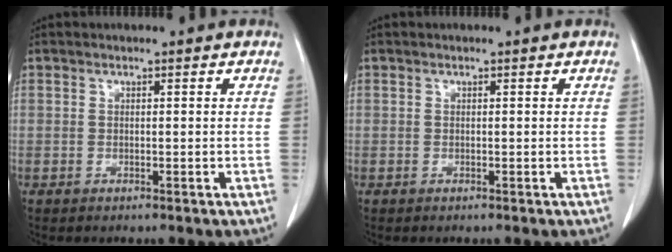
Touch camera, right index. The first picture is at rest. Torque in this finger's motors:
{"motor_torque": [0.01, 0.00, 0.00, 0.00]}